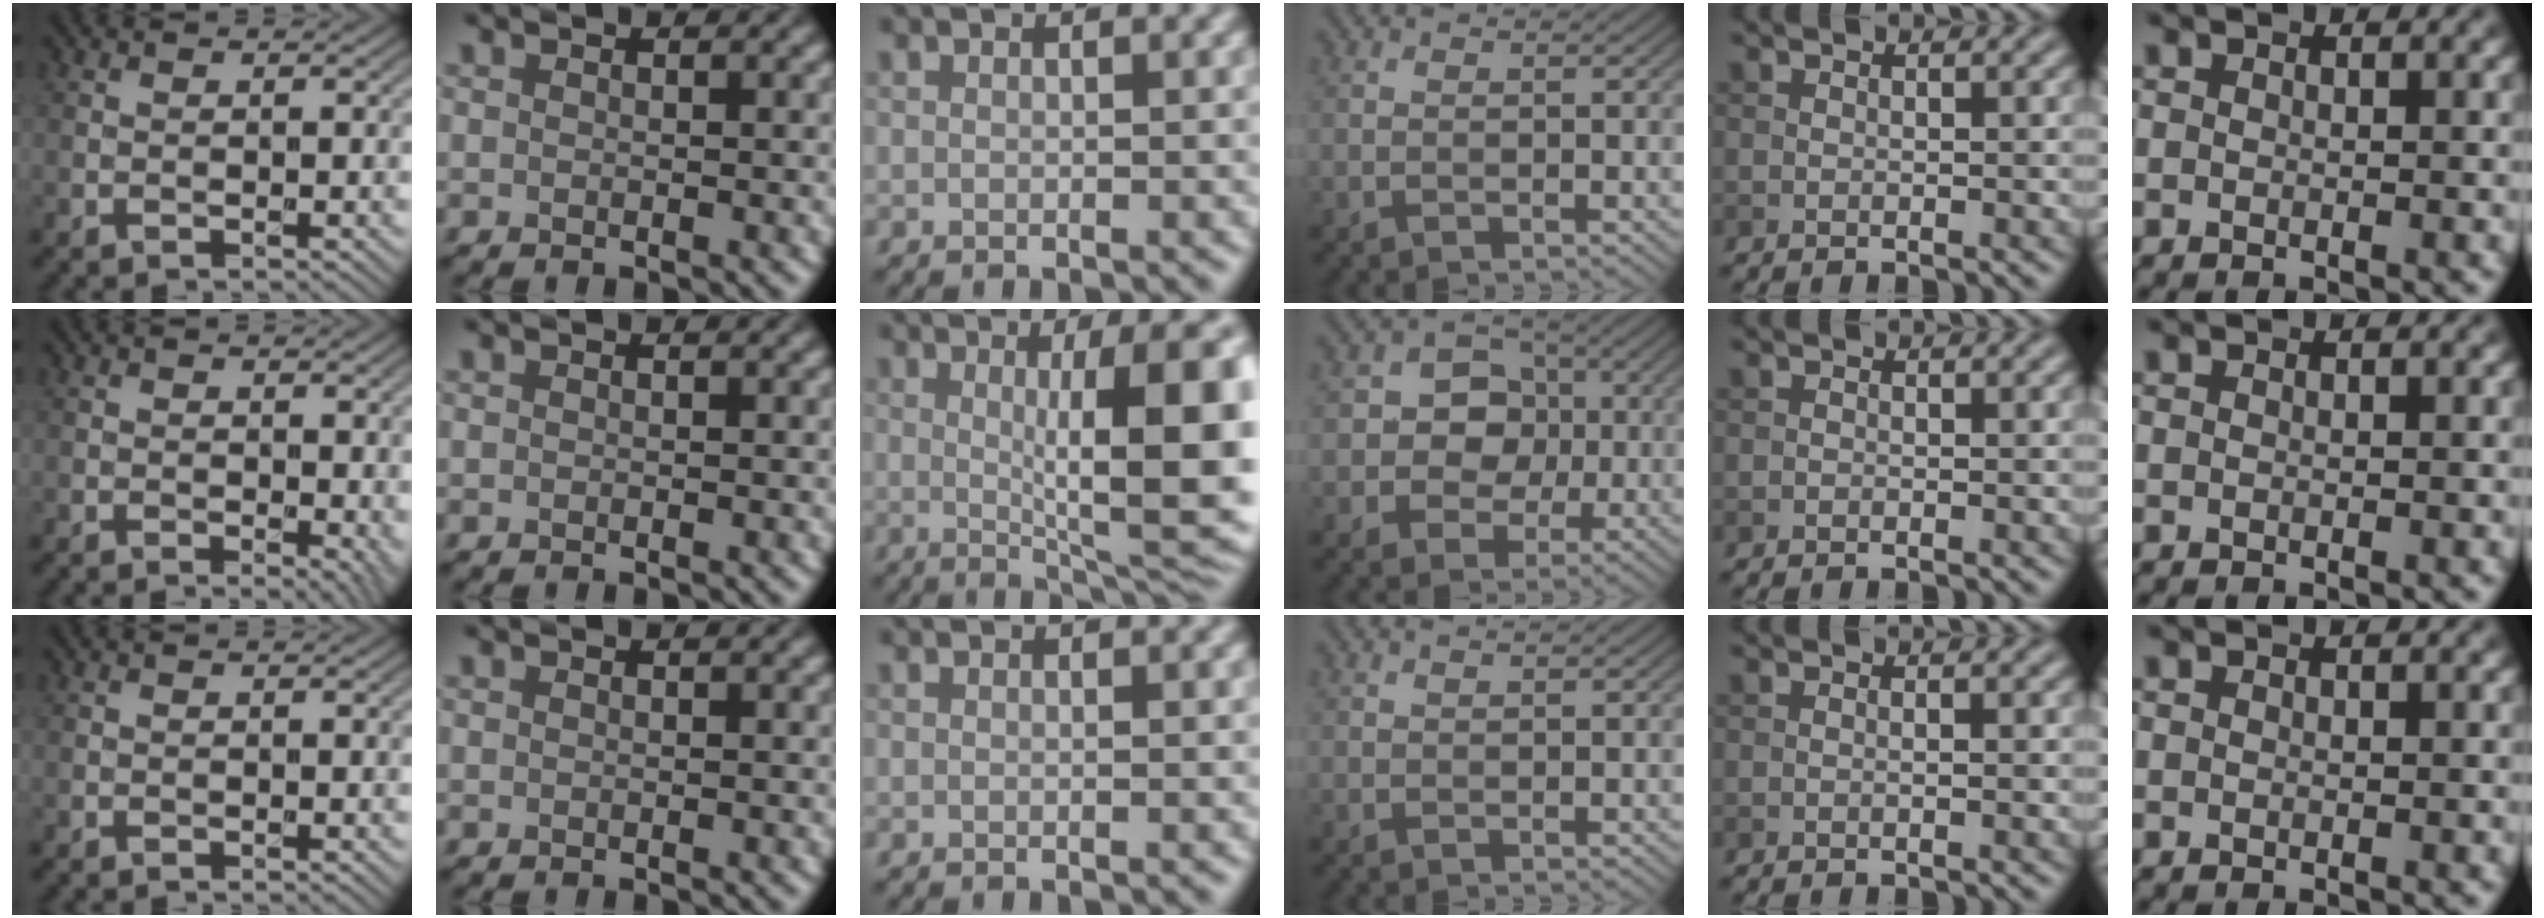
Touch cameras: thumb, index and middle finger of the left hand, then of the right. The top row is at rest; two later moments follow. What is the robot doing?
{"motion": "unscrew", "object": "dispenser bottle"}